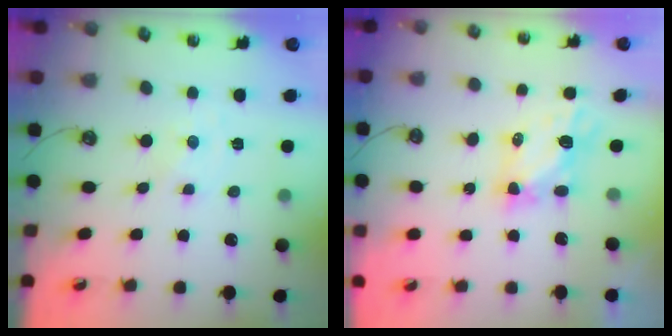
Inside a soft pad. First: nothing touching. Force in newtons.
{"total": 5.6, "press": 5.6, "slide": 0.1}